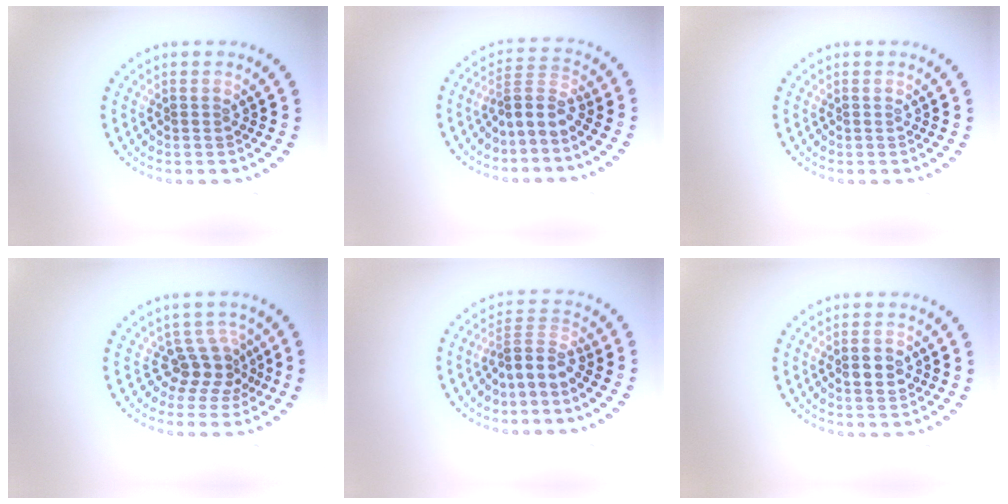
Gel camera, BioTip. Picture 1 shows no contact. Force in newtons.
{"total": 2.7, "press": 1.8, "slide": 2.0}
{"total": 0.0}
{"total": 2.9, "press": 2.0, "slide": 2.1}
{"total": 2.7, "press": 1.8, "slide": 2.0}
{"total": 2.1, "press": 2.0, "slide": 0.2}